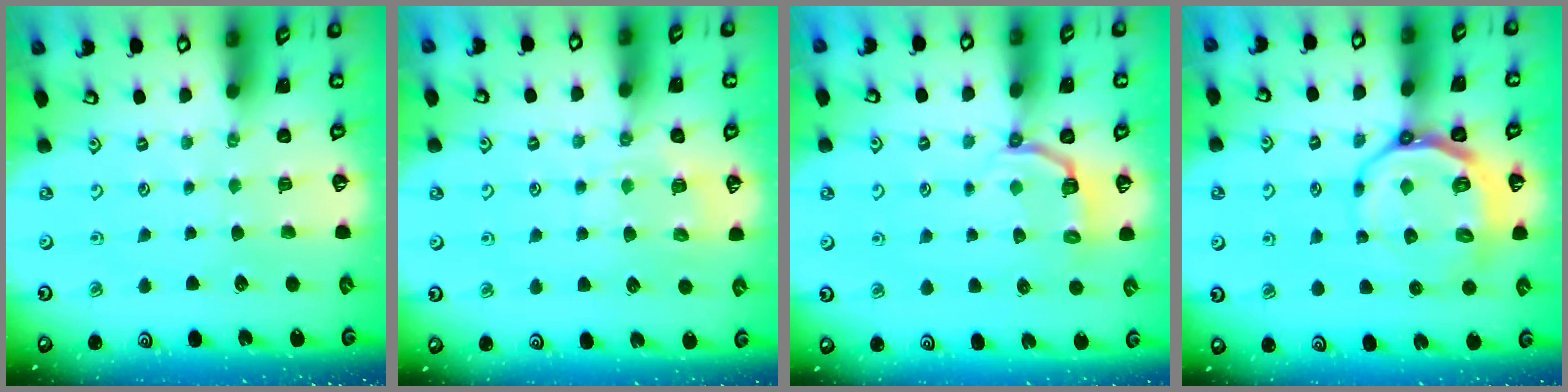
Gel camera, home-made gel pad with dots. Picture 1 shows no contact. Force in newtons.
{"total": 7.8, "press": 7.8, "slide": 0.5}
{"total": 4.0, "press": 2.6, "slide": 3.0}
{"total": 11.7, "press": 11.2, "slide": 3.2}